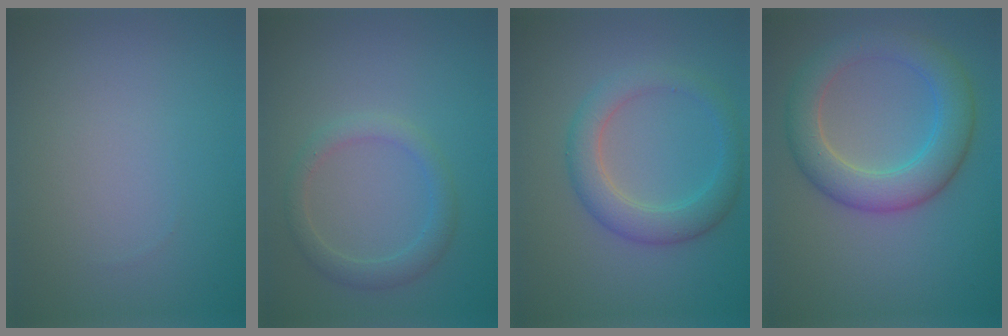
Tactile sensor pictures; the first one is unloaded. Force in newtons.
{"total": 2.2, "press": 2.2, "slide": 0.1}
{"total": 3.7, "press": 3.7, "slide": 0.1}
{"total": 5.9, "press": 5.9, "slide": 0.1}